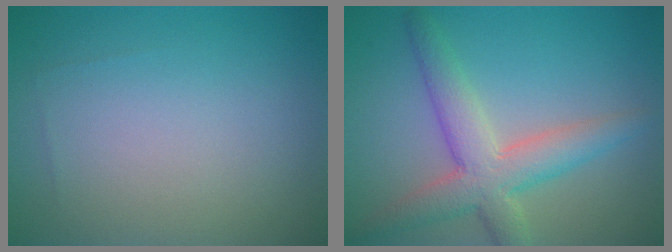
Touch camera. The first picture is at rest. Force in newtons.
{"total": 5.4, "press": 5.4, "slide": 0.4}